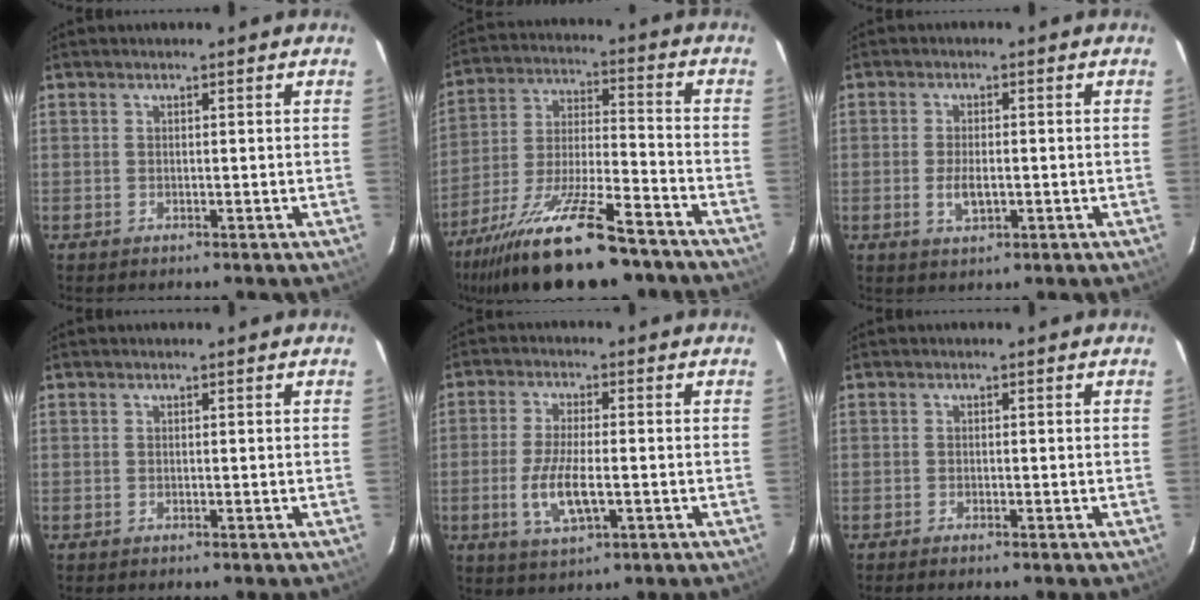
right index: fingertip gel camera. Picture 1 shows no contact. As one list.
[{"total": 22.5, "force": [-16.9, 5.4, 14.0], "torque": [-0.272, -0.039, -0.276]}, {"total": 4.0, "force": [-0.9, 2.0, 3.3], "torque": [-0.066, -0.006, -0.015]}, {"total": 0.0}, {"total": 8.2, "force": [-2.1, 2.8, 7.4], "torque": [-0.153, -0.012, -0.039]}, {"total": 1.1, "force": [-0.9, 0.1, 0.5], "torque": [-0.014, -0.002, -0.018]}]